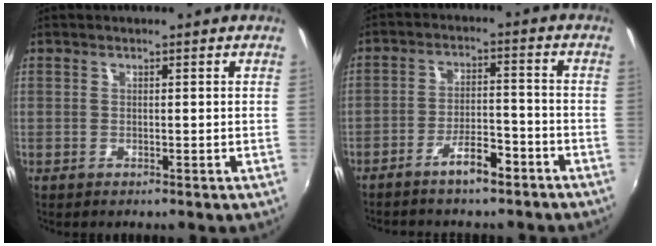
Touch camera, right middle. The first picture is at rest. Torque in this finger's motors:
{"motor_torque": [1.07, -1.07, 0.13, 0.12]}